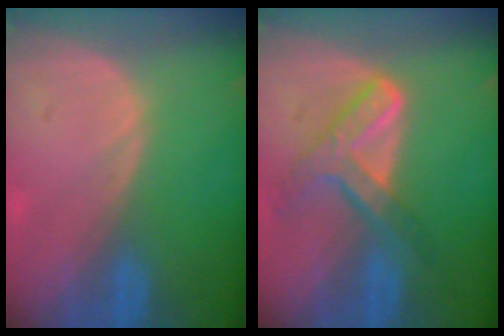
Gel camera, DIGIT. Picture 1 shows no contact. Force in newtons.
{"total": 7.5, "press": 6.2, "slide": 4.2}